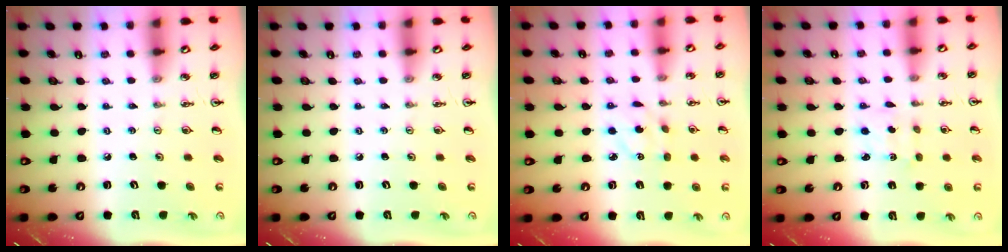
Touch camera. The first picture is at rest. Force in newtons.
{"total": 0.0}
{"total": 3.9, "press": 3.9, "slide": 0.3}
{"total": 2.3, "press": 2.3, "slide": 0.4}